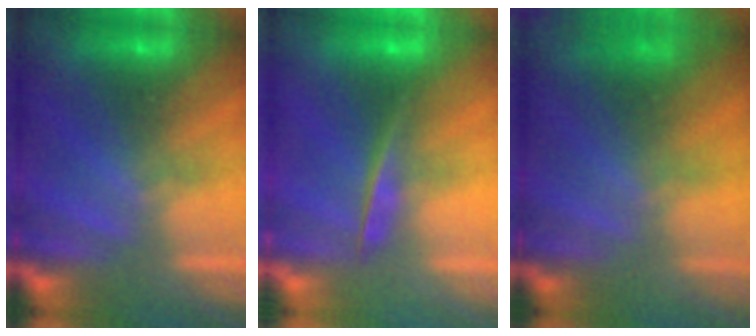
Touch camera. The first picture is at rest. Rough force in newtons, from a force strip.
{"total": 4.6}
{"total": 11.3}